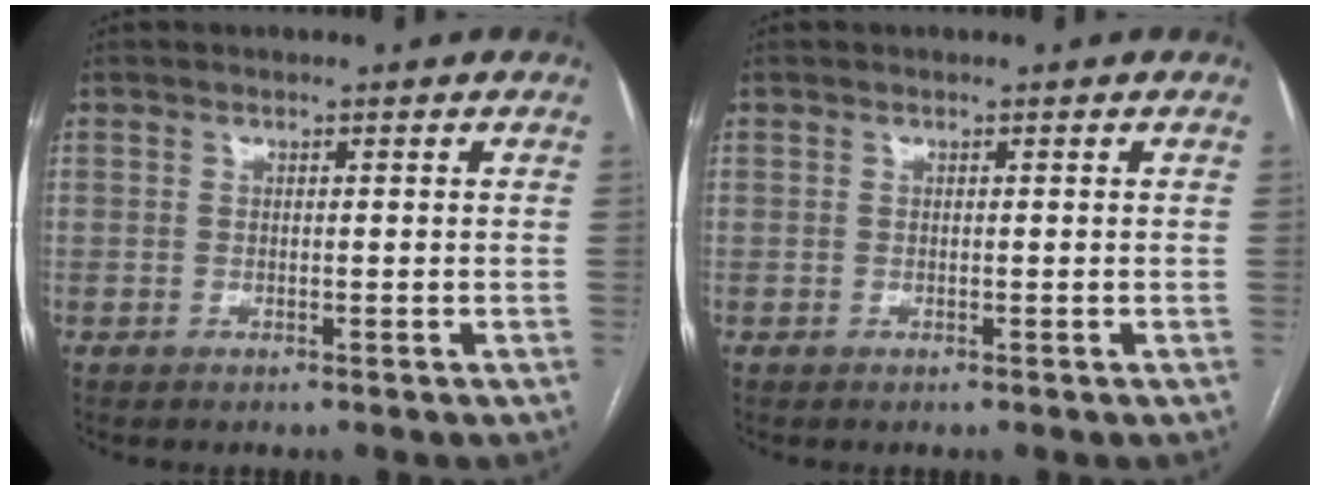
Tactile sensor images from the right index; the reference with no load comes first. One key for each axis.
{"total": 0.0}